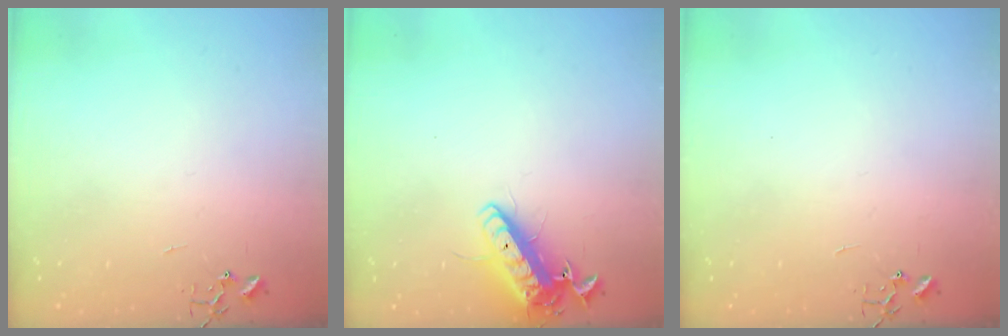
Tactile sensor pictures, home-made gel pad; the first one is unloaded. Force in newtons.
{"total": 13.4, "press": 13.1, "slide": 2.5}
{"total": 0.0}